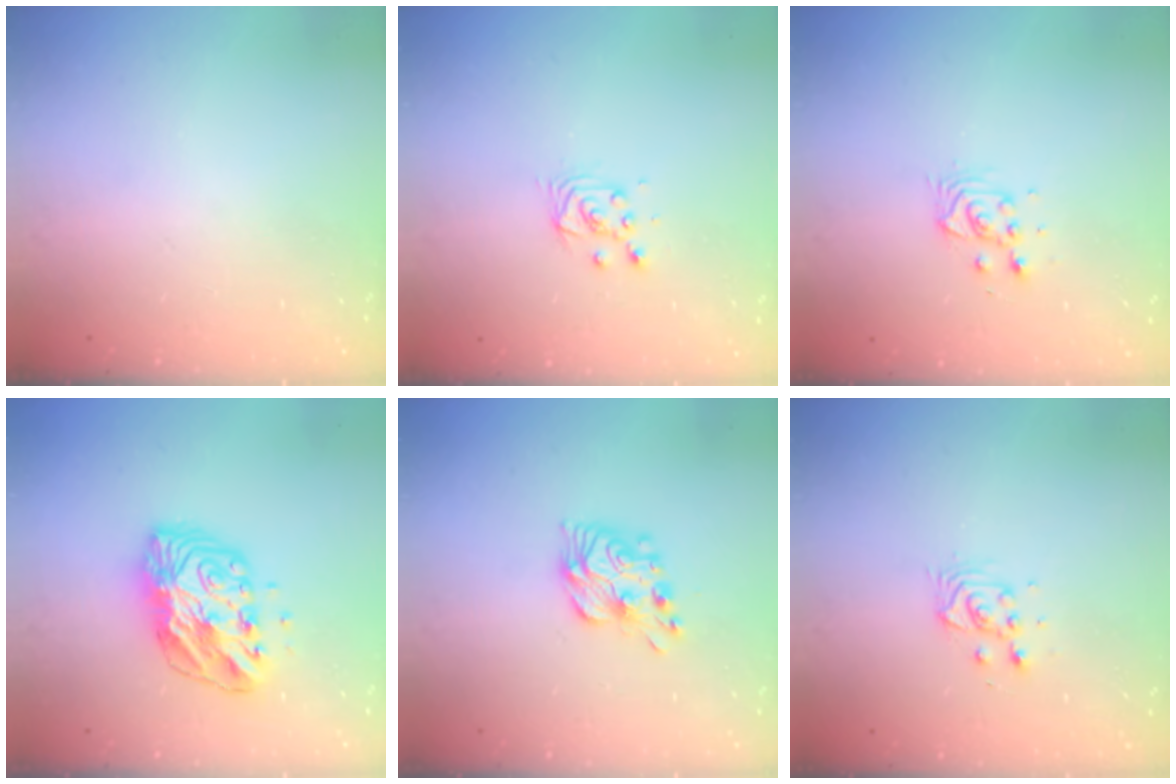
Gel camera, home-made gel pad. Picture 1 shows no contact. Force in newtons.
{"total": 4.6, "press": 4.6, "slide": 0.5}
{"total": 3.9, "press": 3.8, "slide": 0.6}
{"total": 10.7, "press": 10.7, "slide": 1.2}
{"total": 9.8, "press": 9.8, "slide": 0.4}
{"total": 3.9, "press": 3.8, "slide": 0.6}